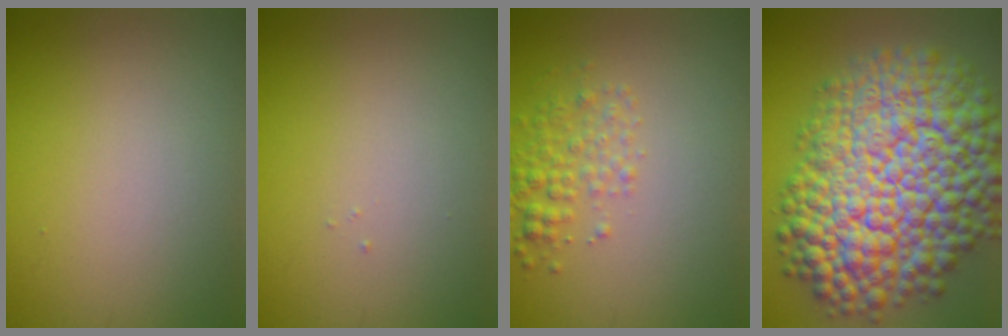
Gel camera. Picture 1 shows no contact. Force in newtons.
{"total": 0.0}
{"total": 2.6, "press": 2.6, "slide": 0.1}
{"total": 17.5, "press": 17.5, "slide": 0.6}